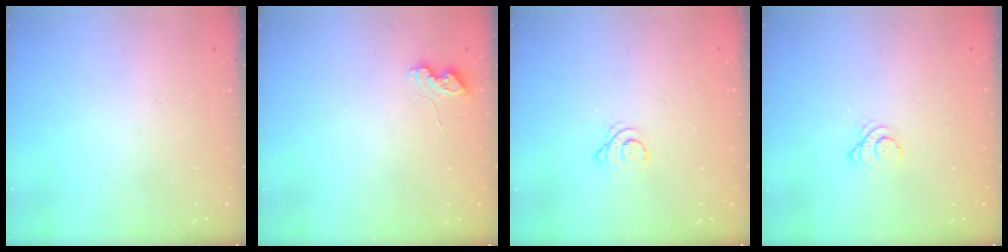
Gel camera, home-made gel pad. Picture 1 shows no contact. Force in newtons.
{"total": 5.1, "press": 5.1, "slide": 0.7}
{"total": 2.9, "press": 2.9, "slide": 0.4}
{"total": 3.3, "press": 3.2, "slide": 0.5}